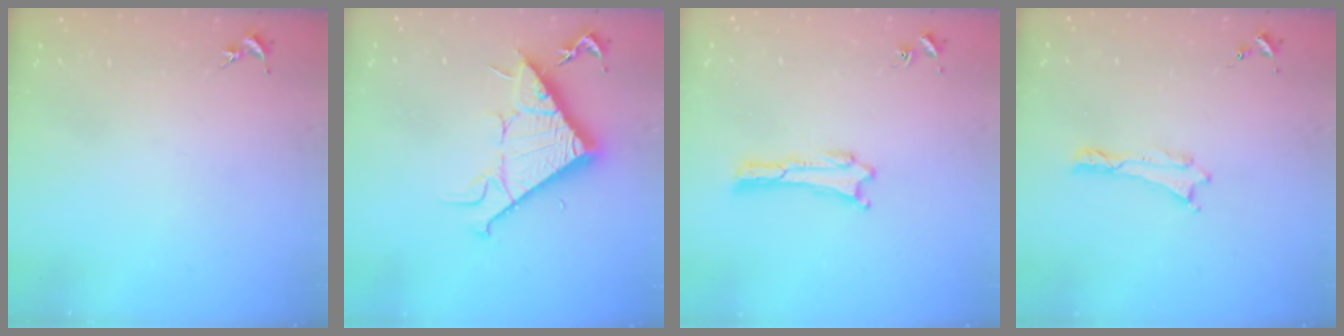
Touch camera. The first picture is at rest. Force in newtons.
{"total": 11.4, "press": 11.4, "slide": 0.1}
{"total": 0.0}
{"total": 0.0}